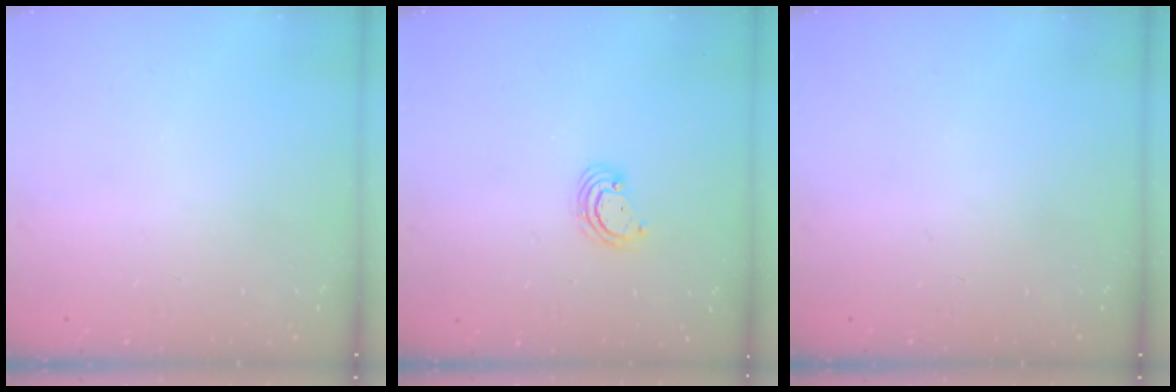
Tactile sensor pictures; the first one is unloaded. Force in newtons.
{"total": 3.0, "press": 2.9, "slide": 0.3}
{"total": 0.0}